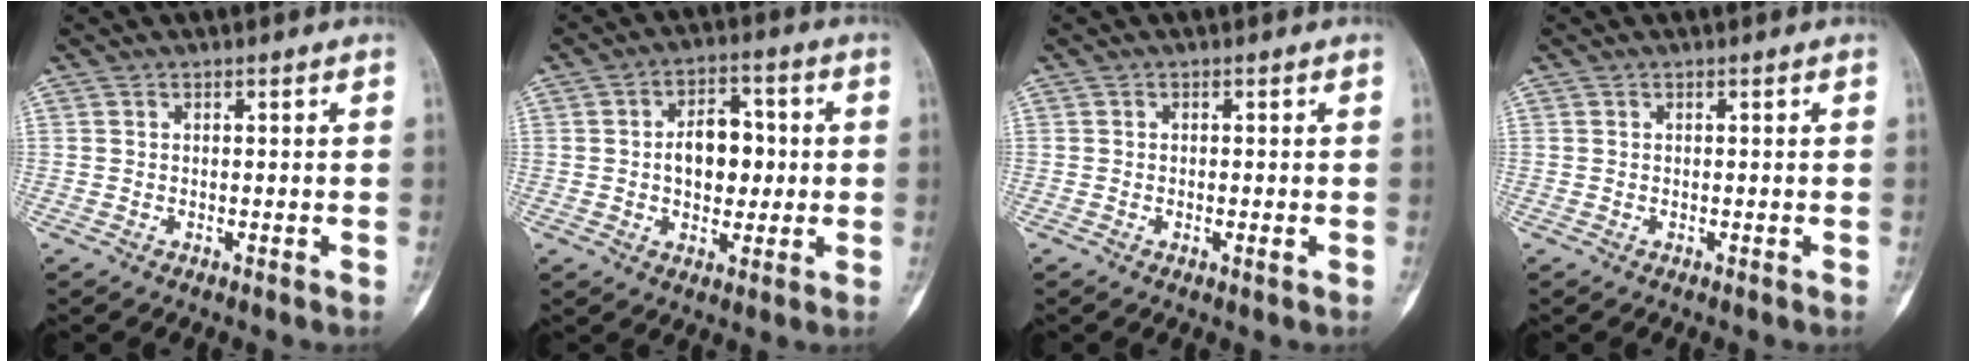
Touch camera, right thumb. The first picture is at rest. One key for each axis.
{"total": 9.2, "fx": 0.3, "fy": 6.1, "fz": 6.9, "tx": -0.068, "ty": 0.014, "tz": 0.001}
{"total": 1.1, "fx": -0.2, "fy": 0.3, "fz": 1.0, "tx": -0.016, "ty": 0.000, "tz": -0.004}
{"total": 0.0}